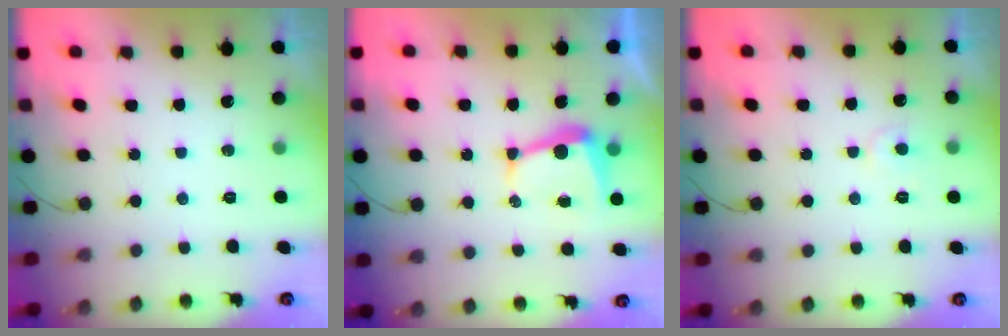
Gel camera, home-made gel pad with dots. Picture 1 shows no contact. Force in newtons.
{"total": 5.8, "press": 5.8, "slide": 0.7}
{"total": 4.1, "press": 4.1, "slide": 0.4}